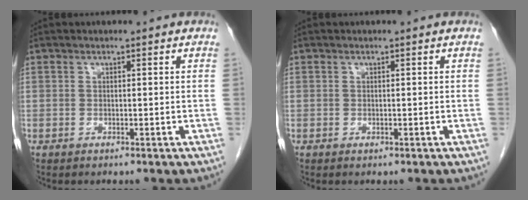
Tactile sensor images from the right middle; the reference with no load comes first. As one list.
[{"total": 0.0}]